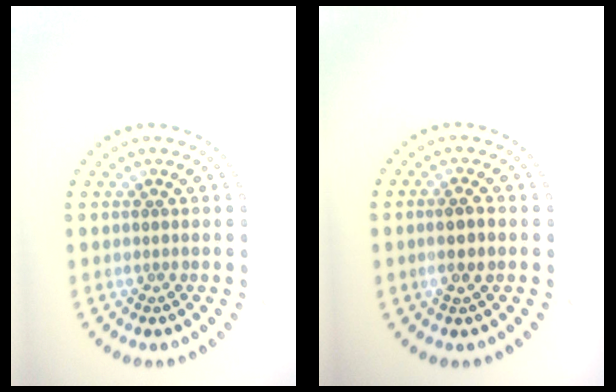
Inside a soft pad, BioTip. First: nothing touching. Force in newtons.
{"total": 1.6, "press": 1.5, "slide": 0.5}